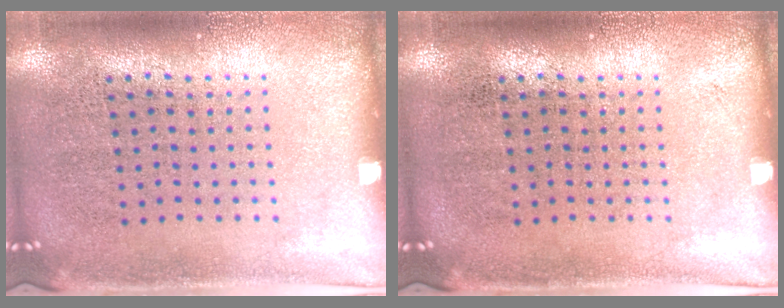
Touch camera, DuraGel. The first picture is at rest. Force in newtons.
{"total": 0.0}